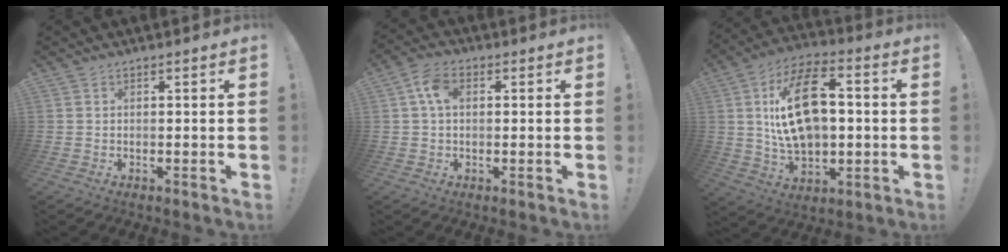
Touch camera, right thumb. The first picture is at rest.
{"total": 6.8, "force": [1.3, 4.3, 5.0], "torque": [-0.096, 0.010, 0.024]}
{"total": 19.9, "force": [2.3, 12.1, 15.6], "torque": [-0.271, 0.004, 0.033]}